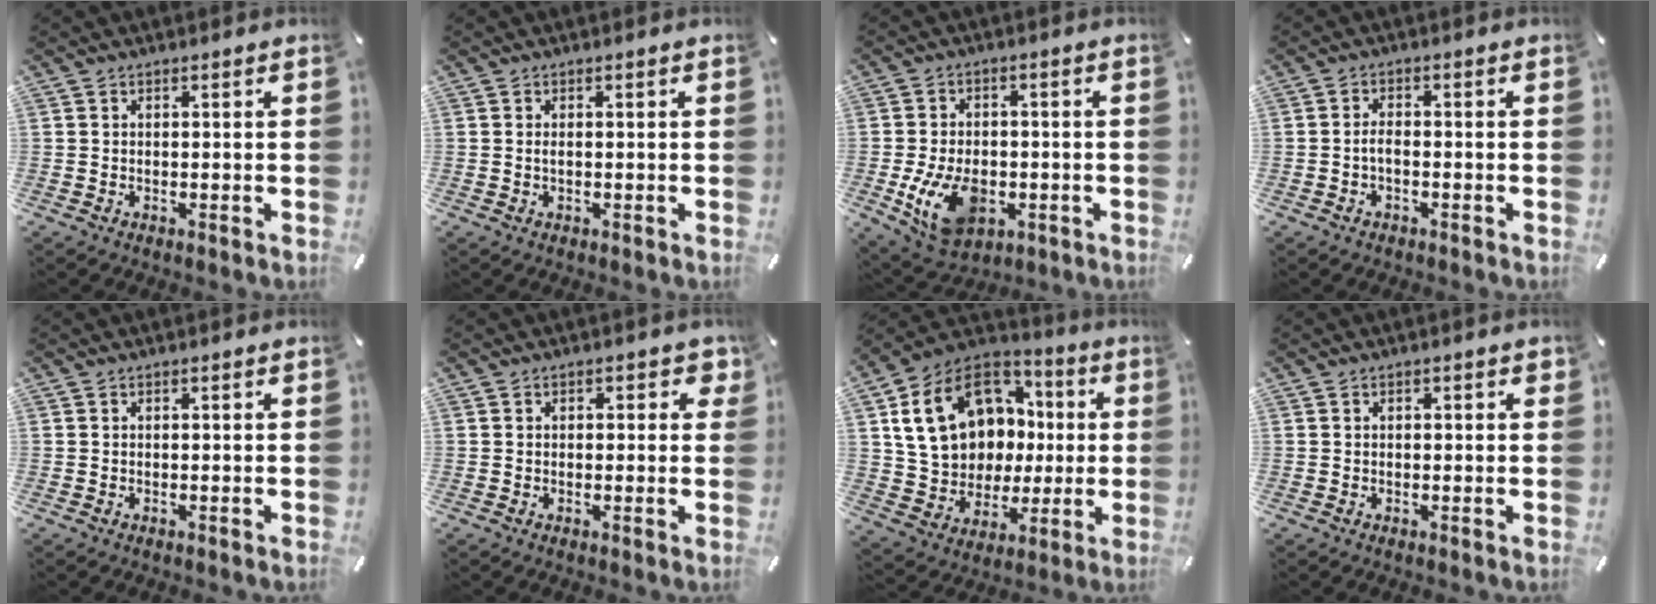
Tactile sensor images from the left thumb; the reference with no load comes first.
{"total": 0.9, "force": [0.0, 0.4, 0.9], "torque": [-0.018, 0.001, -0.001]}
{"total": 12.8, "force": [-3.4, 8.8, 8.6], "torque": [-0.164, -0.001, -0.059]}
{"total": 2.4, "force": [-1.0, 1.1, 1.8], "torque": [-0.042, 0.003, -0.021]}
{"total": 0.0}
{"total": 2.6, "force": [0.6, 1.6, 2.0], "torque": [-0.016, -0.001, 0.004]}
{"total": 19.7, "force": [4.8, 16.0, 10.5], "torque": [-0.204, -0.014, 0.104]}
{"total": 0.9, "force": [0.1, 0.5, 0.7], "torque": [-0.005, 0.000, -0.001]}